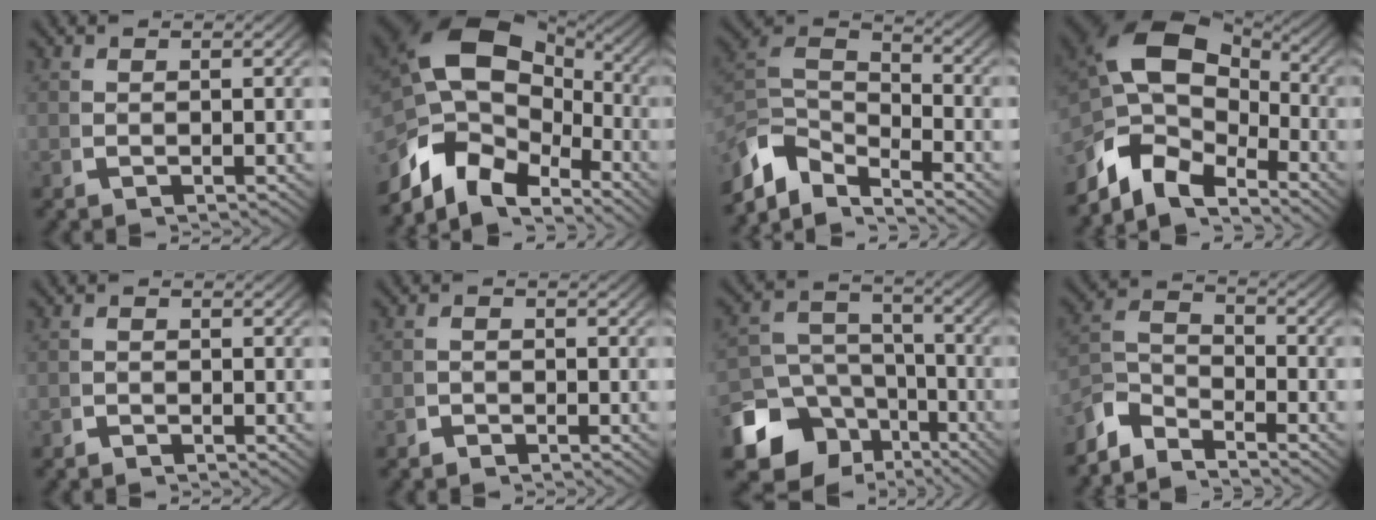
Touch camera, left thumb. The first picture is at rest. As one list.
[{"total": 16.1, "force": [-1.2, 11.2, 11.5], "torque": [-0.247, -0.046, -0.009]}, {"total": 9.5, "force": [-2.4, 7.1, 5.9], "torque": [-0.144, -0.030, -0.039]}, {"total": 14.4, "force": [-1.0, 9.9, 10.4], "torque": [-0.219, -0.038, -0.010]}, {"total": 0.9, "force": [-0.8, 0.3, 0.1], "torque": [0.001, -0.004, -0.019]}, {"total": 1.2, "force": [-1.0, 0.6, 0.2], "torque": [0.000, -0.004, -0.023]}, {"total": 13.1, "force": [-5.8, 9.9, 6.4], "torque": [-0.116, -0.047, -0.086]}, {"total": 5.2, "force": [-2.3, 3.5, 3.1], "torque": [-0.059, -0.010, -0.051]}]